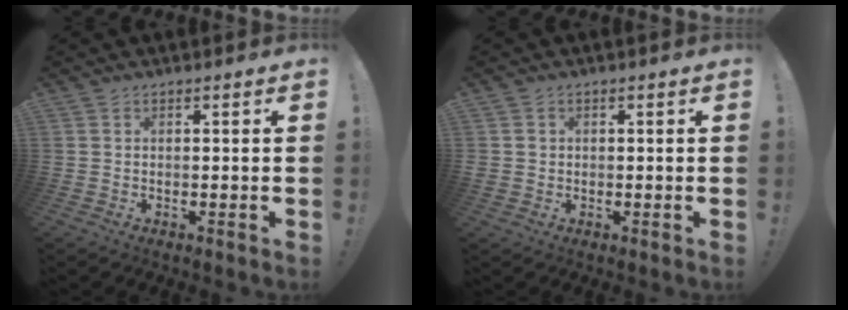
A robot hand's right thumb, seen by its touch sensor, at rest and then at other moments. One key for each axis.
{"total": 1.9, "fx": 0.3, "fy": 1.8, "fz": 0.3, "tx": 0.003, "ty": 0.000, "tz": 0.004}